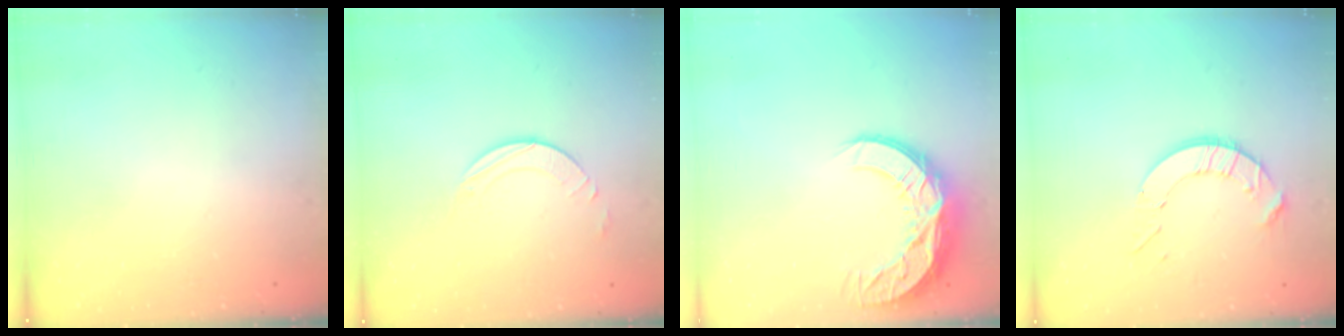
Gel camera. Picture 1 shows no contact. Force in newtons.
{"total": 2.7, "press": 2.7, "slide": 0.2}
{"total": 12.6, "press": 12.6, "slide": 0.7}
{"total": 8.4, "press": 8.4, "slide": 0.6}